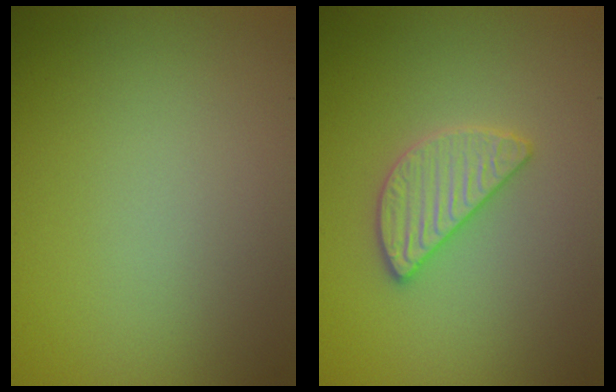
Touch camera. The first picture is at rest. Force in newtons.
{"total": 2.8, "press": 2.7, "slide": 0.5}